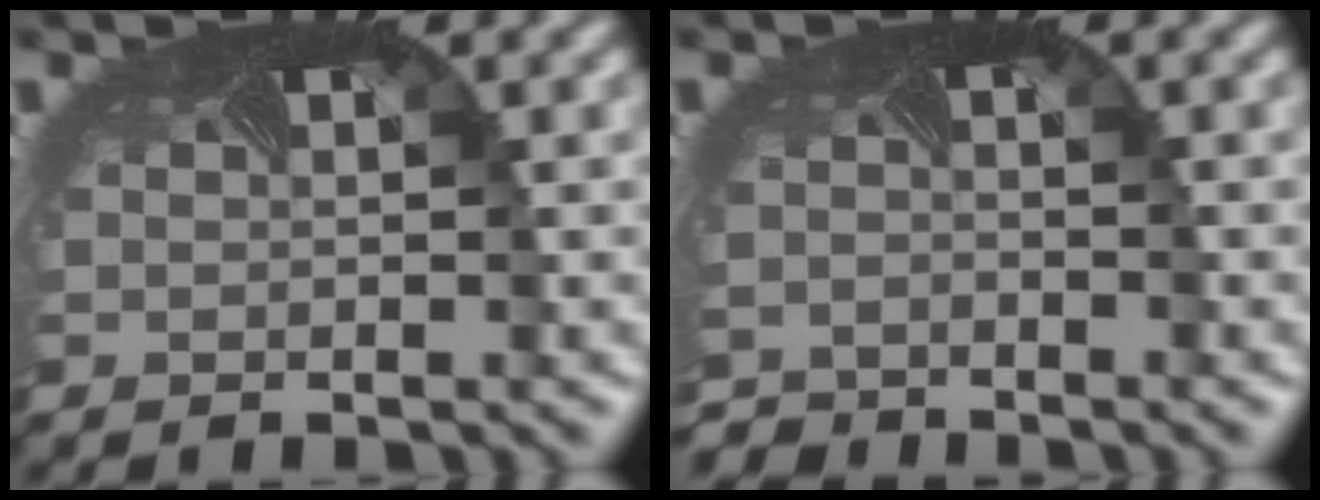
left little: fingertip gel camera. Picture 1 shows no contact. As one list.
[{"total": 2.8, "force": [-2.7, 0.1, -0.6], "torque": [0.002, -0.019, -0.055]}]